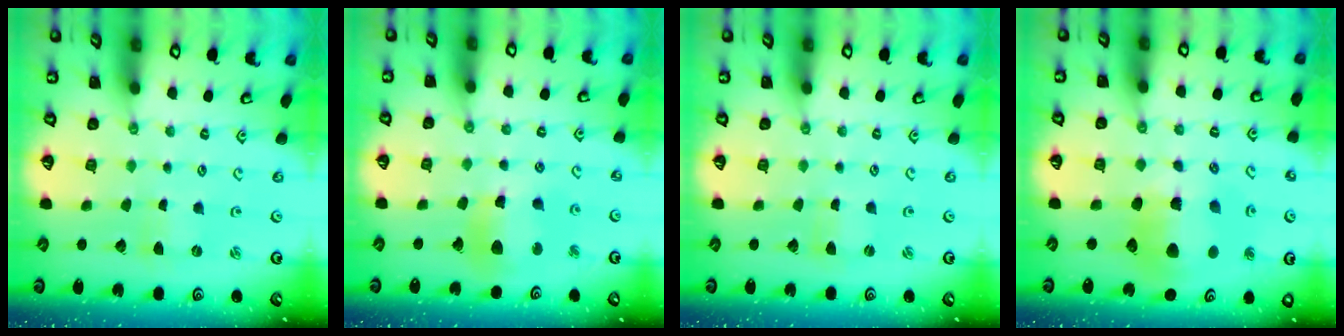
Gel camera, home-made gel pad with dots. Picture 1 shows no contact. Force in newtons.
{"total": 11.9, "press": 11.7, "slide": 1.8}
{"total": 0.0}
{"total": 14.2, "press": 14.1, "slide": 2.0}